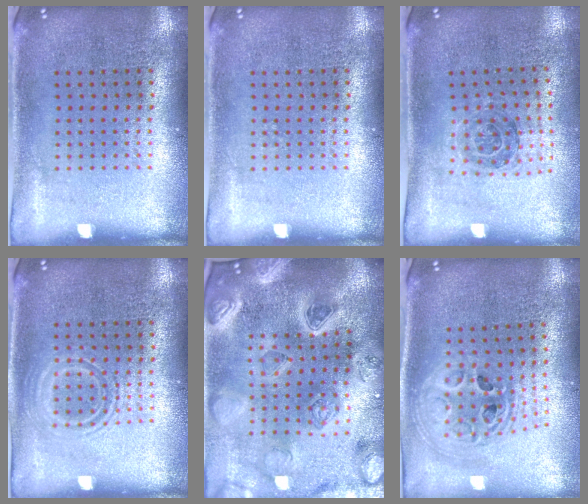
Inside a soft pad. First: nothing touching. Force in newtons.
{"total": 0.0}
{"total": 1.1, "press": 1.1, "slide": 0.3}
{"total": 1.1, "press": 1.0, "slide": 0.2}
{"total": 4.6, "press": 4.0, "slide": 2.2}
{"total": 2.4, "press": 1.8, "slide": 1.5}